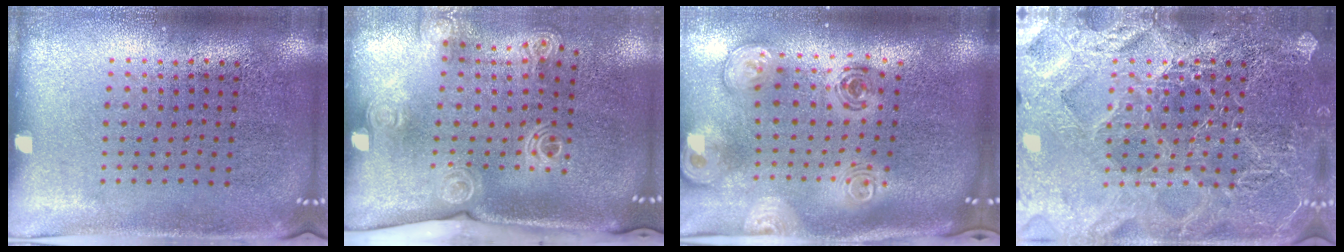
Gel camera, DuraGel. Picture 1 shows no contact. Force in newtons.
{"total": 2.1, "press": 1.6, "slide": 1.3}
{"total": 2.8, "press": 2.0, "slide": 2.0}
{"total": 5.9, "press": 5.9, "slide": 0.7}